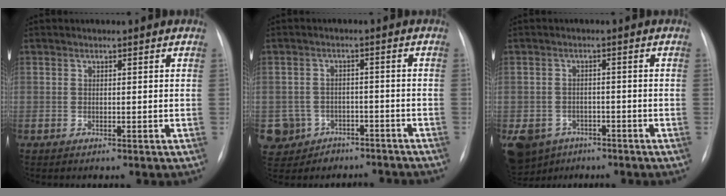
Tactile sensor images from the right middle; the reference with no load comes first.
{"total": 8.7, "force": [-5.6, 6.6, 1.1], "torque": [-0.034, 0.025, -0.068]}
{"total": 9.3, "force": [-6.1, 6.5, 2.4], "torque": [-0.063, -0.004, -0.090]}